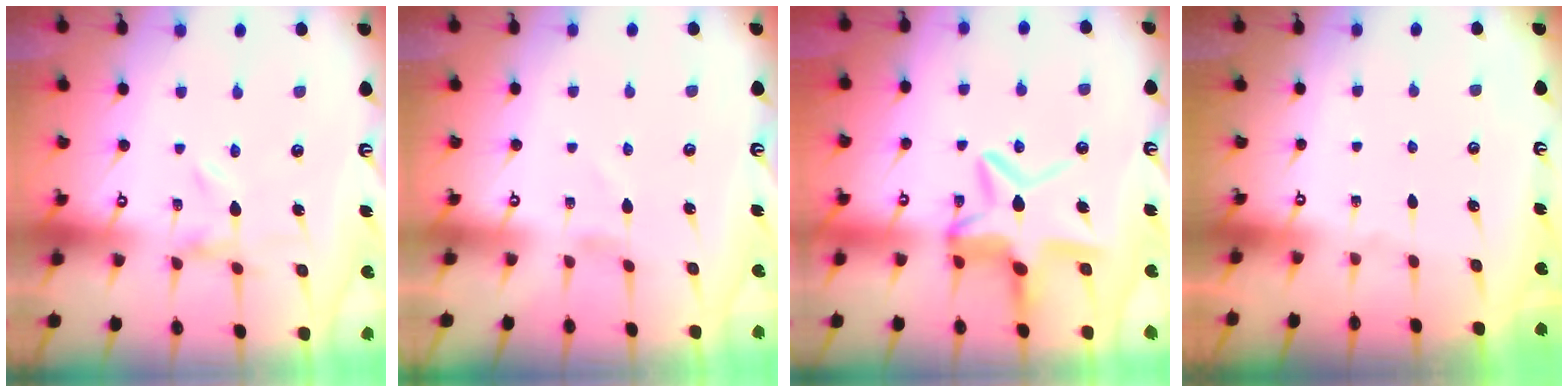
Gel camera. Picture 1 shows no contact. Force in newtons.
{"total": 0.8, "press": 0.8, "slide": 0.1}
{"total": 11.5, "press": 11.4, "slide": 1.2}
{"total": 0.0}